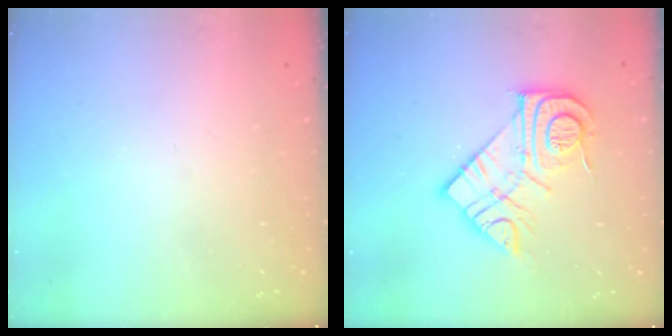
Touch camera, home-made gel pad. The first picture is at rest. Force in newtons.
{"total": 14.3, "press": 14.3, "slide": 0.8}